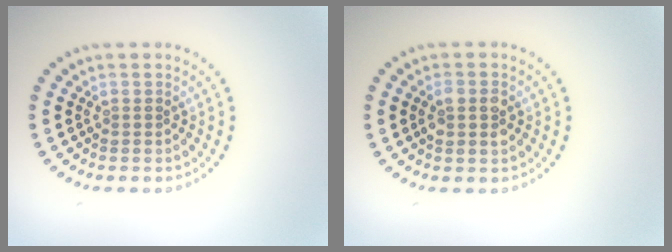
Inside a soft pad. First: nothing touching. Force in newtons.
{"total": 2.0, "press": 2.0, "slide": 0.3}